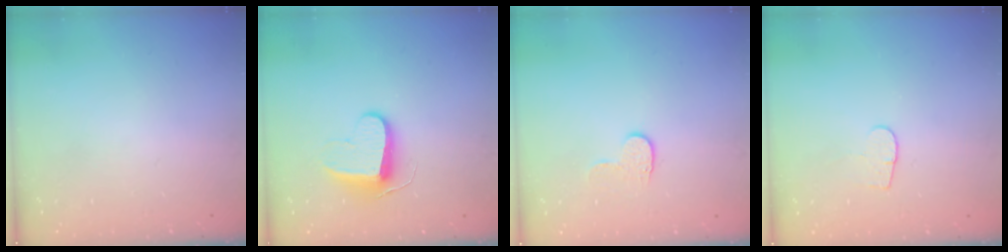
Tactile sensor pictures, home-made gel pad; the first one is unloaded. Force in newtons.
{"total": 9.9, "press": 9.9, "slide": 0.3}
{"total": 5.8, "press": 5.8, "slide": 0.5}
{"total": 4.4, "press": 4.4, "slide": 0.3}